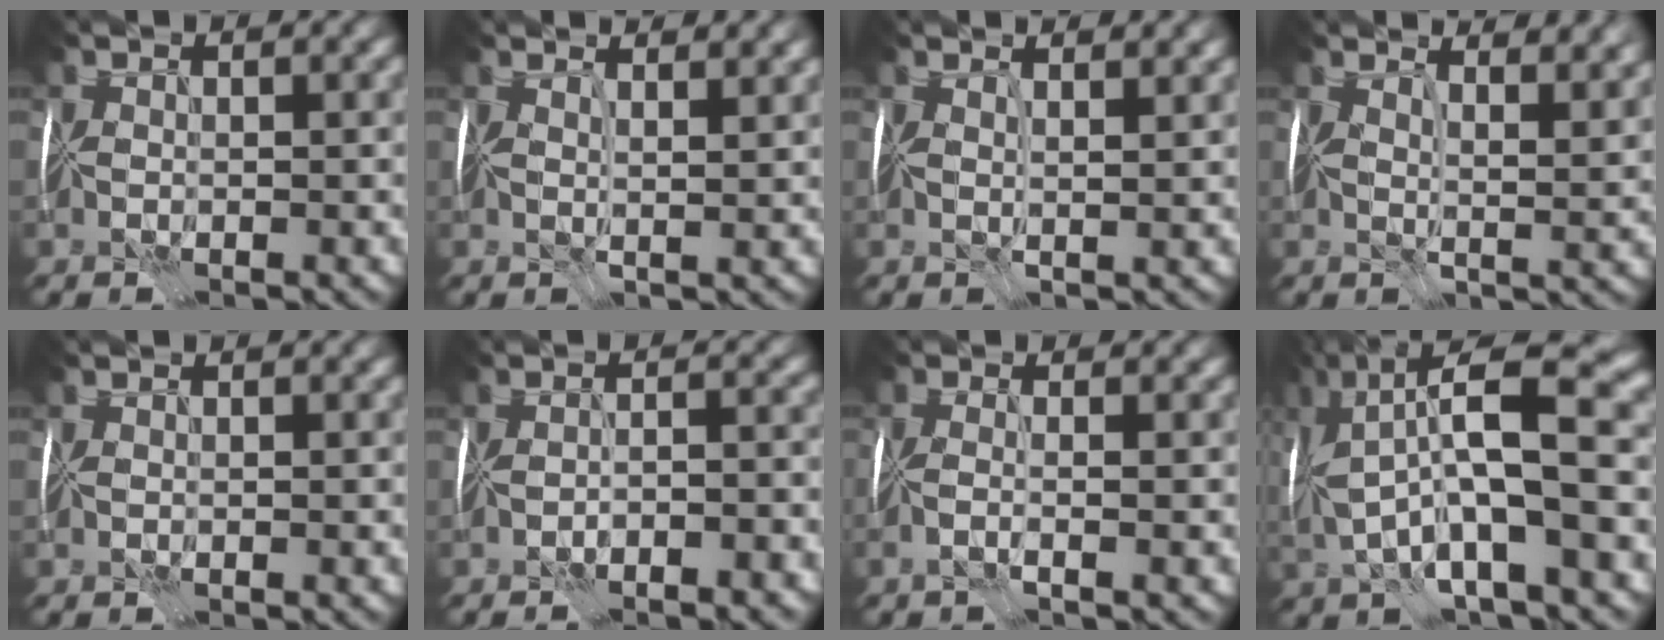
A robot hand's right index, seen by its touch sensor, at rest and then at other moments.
{"total": 4.0, "force": [3.0, 0.7, 2.6], "torque": [-0.022, 0.017, 0.021]}
{"total": 3.3, "force": [2.5, 0.4, 2.2], "torque": [-0.018, 0.012, 0.014]}
{"total": 7.8, "force": [5.8, 1.8, 5.0], "torque": [-0.049, 0.023, 0.056]}
{"total": 0.0}
{"total": 3.6, "force": [-2.9, -0.1, 2.1], "torque": [-0.028, 0.007, -0.038]}
{"total": 1.7, "force": [-1.2, -0.7, 1.0], "torque": [-0.021, -0.008, -0.028]}
{"total": 11.2, "force": [1.4, 2.8, 10.7], "torque": [-0.203, 0.012, 0.031]}